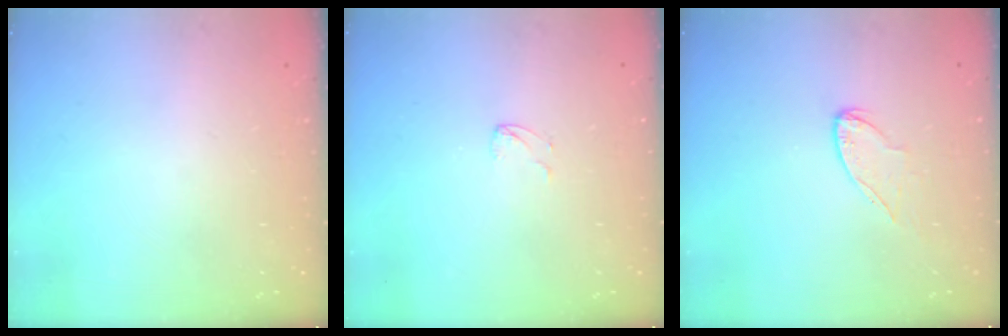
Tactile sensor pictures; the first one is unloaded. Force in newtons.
{"total": 2.9, "press": 2.9, "slide": 0.2}
{"total": 6.5, "press": 6.5, "slide": 0.3}